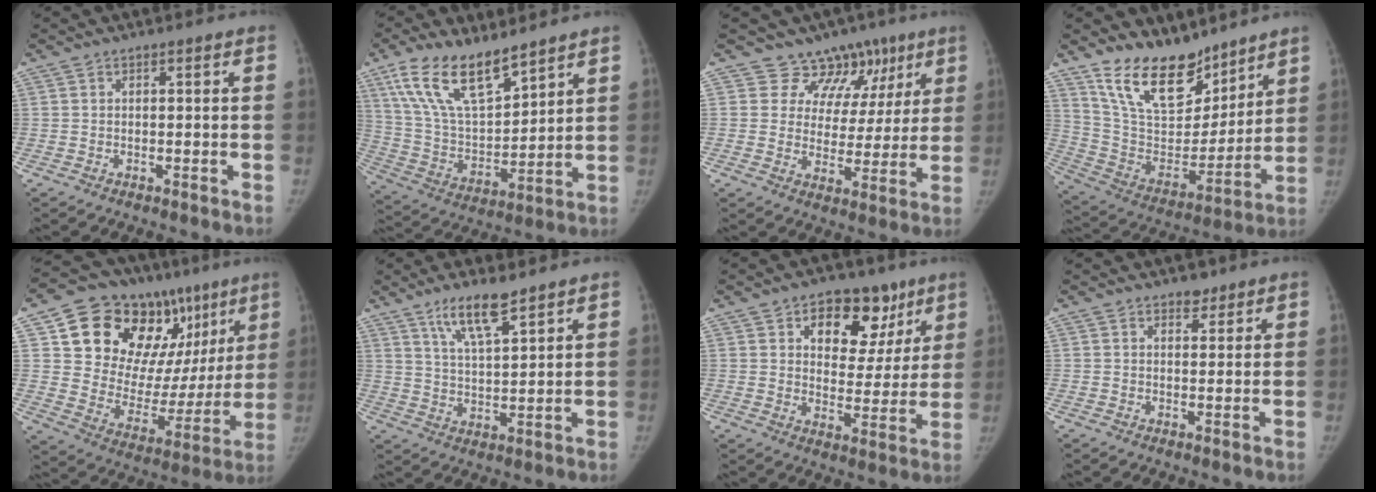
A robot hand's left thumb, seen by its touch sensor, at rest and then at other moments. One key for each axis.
{"total": 16.7, "fx": 11.2, "fy": 6.7, "fz": 10.3, "tx": -0.163, "ty": -0.054, "tz": 0.227}
{"total": 11.4, "fx": 7.6, "fy": 8.4, "fz": 1.2, "tx": 0.031, "ty": -0.033, "tz": 0.094}
{"total": 19.0, "fx": 14.5, "fy": 8.9, "fz": 8.5, "tx": -0.102, "ty": -0.085, "tz": 0.266}
{"total": 26.6, "fx": 13.4, "fy": 15.6, "fz": 16.9, "tx": -0.192, "ty": -0.011, "tz": 0.223}
{"total": 8.7, "fx": 6.1, "fy": 2.0, "fz": 5.9, "tx": -0.099, "ty": -0.037, "tz": 0.117}
{"total": 14.6, "fx": 7.6, "fy": 9.4, "fz": 8.1, "tx": -0.050, "ty": -0.025, "tz": 0.110}
{"total": 2.3, "fx": 1.8, "fy": 1.3, "fz": 0.7, "tx": 0.005, "ty": -0.011, "tz": 0.024}